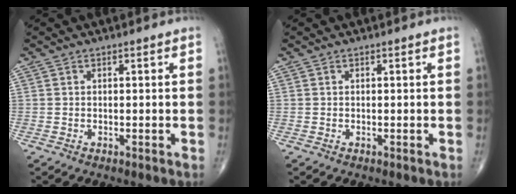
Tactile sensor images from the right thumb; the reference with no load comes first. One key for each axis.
{"total": 0.0}